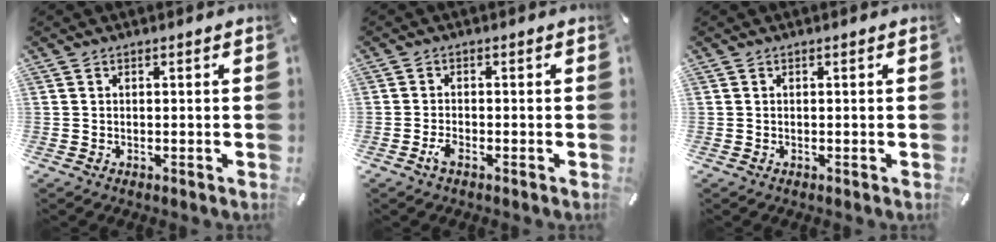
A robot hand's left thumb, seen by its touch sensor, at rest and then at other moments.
{"total": 2.1, "force": [-1.2, 0.8, 1.5], "torque": [-0.033, 0.001, -0.025]}
{"total": 0.0}